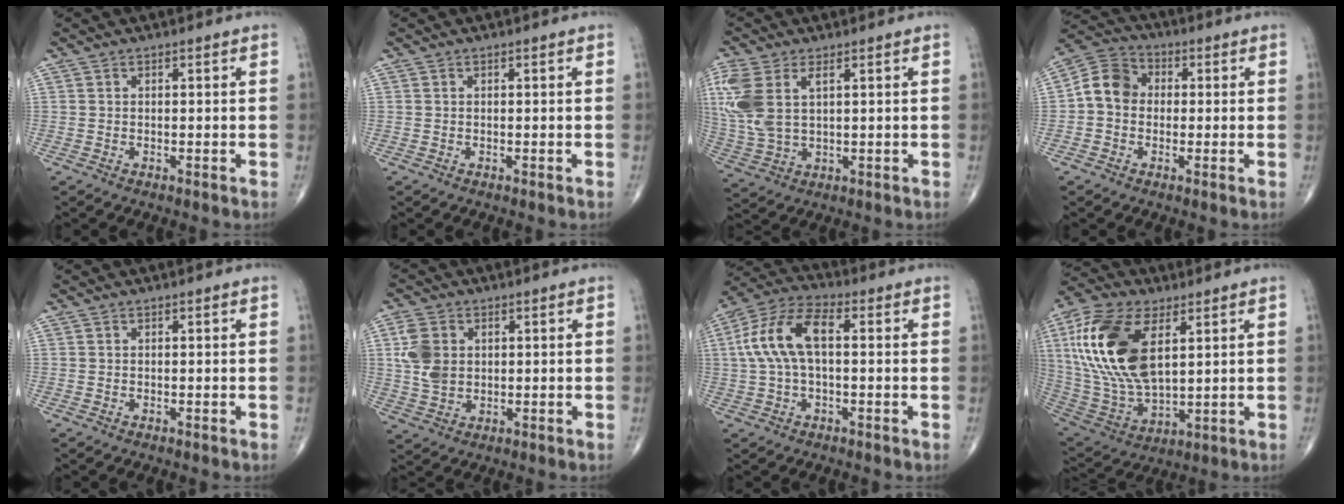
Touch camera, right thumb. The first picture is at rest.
{"total": 0.0}
{"total": 12.2, "force": [3.6, 6.6, 9.6], "torque": [-0.248, 0.004, 0.083]}
{"total": 7.9, "force": [-0.2, 6.6, 4.3], "torque": [-0.061, 0.027, -0.019]}
{"total": 0.0}
{"total": 7.4, "force": [1.4, 5.5, 4.8], "torque": [-0.091, -0.003, 0.031]}
{"total": 11.9, "force": [1.2, 5.8, 10.4], "torque": [-0.222, 0.038, 0.016]}
{"total": 22.3, "force": [6.4, 11.6, 18.0], "torque": [-0.373, -0.020, 0.121]}